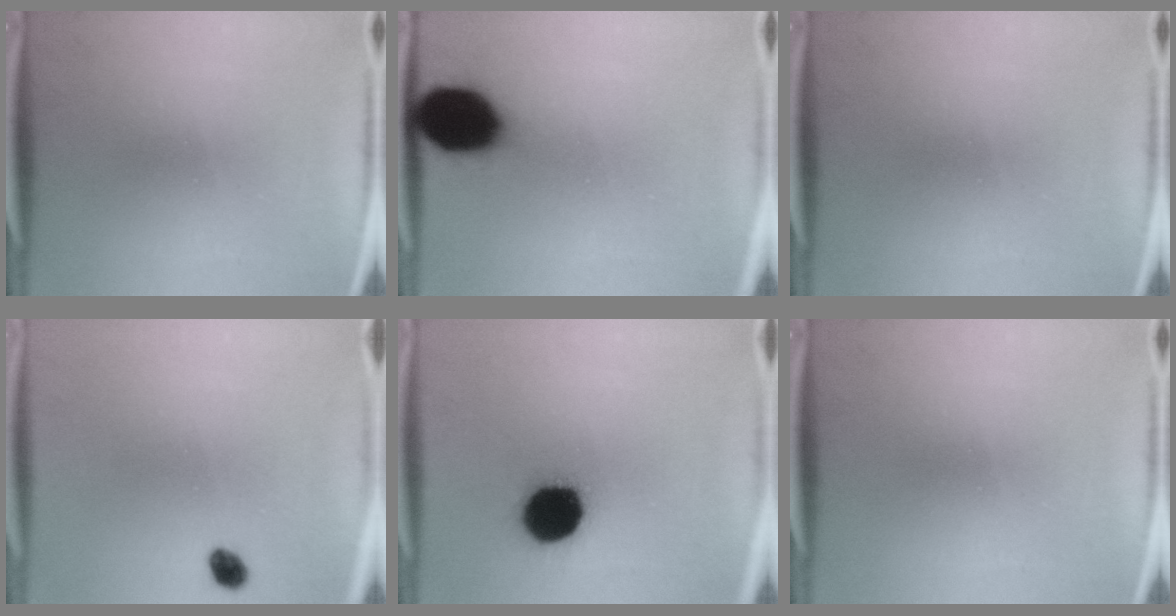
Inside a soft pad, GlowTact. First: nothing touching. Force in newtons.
{"total": 17.0}
{"total": 0.0}
{"total": 2.2}
{"total": 15.1}
{"total": 0.0}